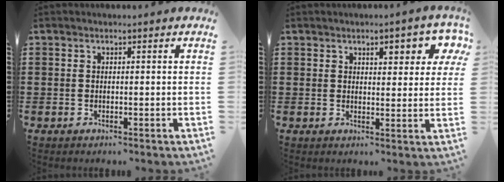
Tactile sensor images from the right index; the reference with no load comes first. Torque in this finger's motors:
{"motor_torque": [0.55, -0.40, 0.28, 0.06]}